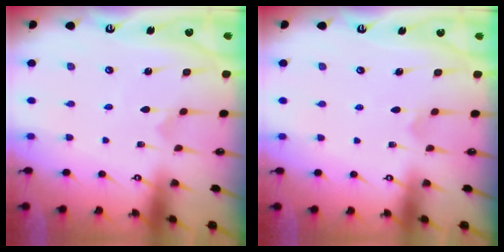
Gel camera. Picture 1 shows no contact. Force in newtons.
{"total": 4.1, "press": 4.1, "slide": 0.3}